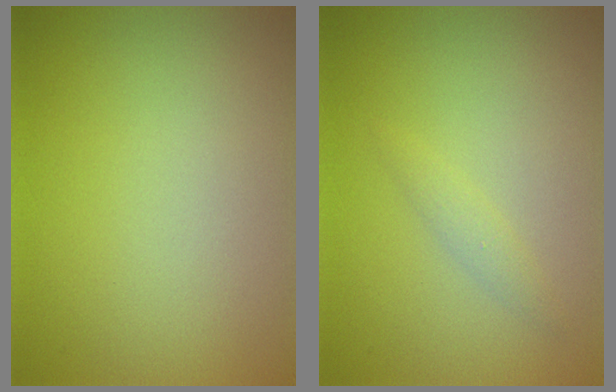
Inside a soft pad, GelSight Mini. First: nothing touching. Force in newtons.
{"total": 0.9, "press": 0.9, "slide": 0.0}